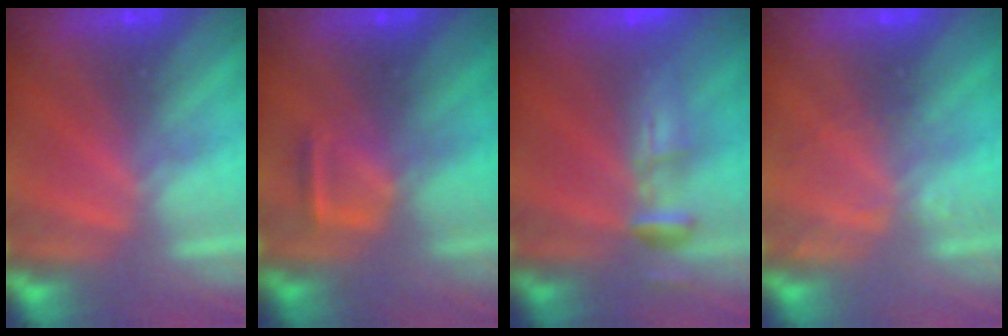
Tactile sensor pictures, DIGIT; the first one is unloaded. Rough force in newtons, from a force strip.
{"total": 2.9}
{"total": 9.6}
{"total": 2.0}